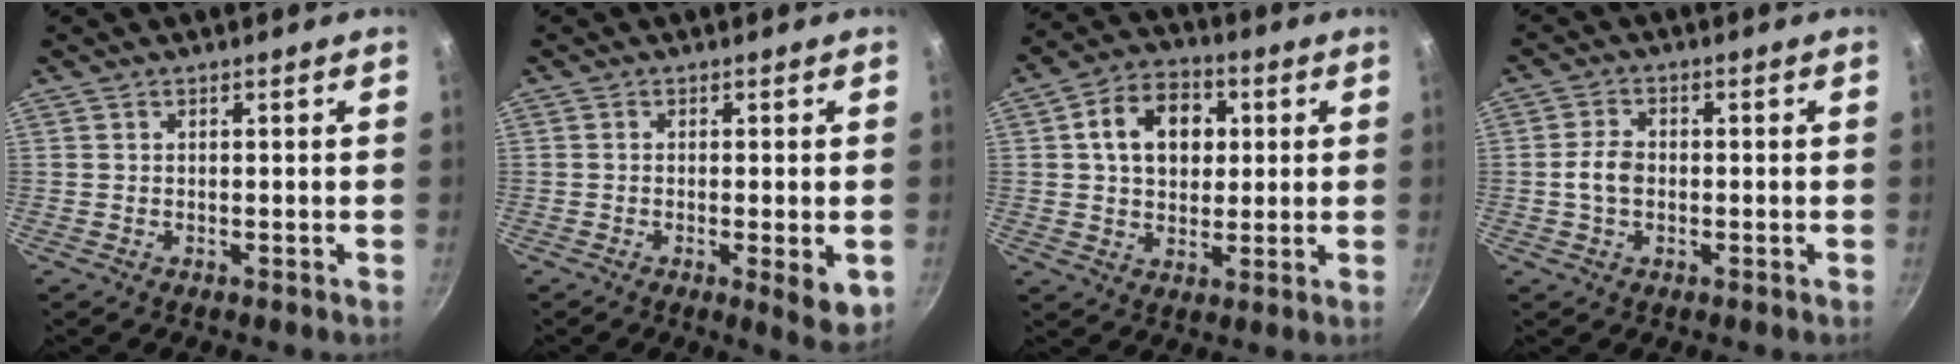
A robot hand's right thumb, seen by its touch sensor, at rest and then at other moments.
{"total": 5.5, "force": [-1.3, 1.2, 5.2], "torque": [-0.075, -0.008, -0.016]}
{"total": 11.9, "force": [2.7, 8.9, 7.5], "torque": [-0.089, 0.011, 0.034]}
{"total": 4.2, "force": [-0.5, 2.9, 3.0], "torque": [-0.055, 0.015, -0.015]}